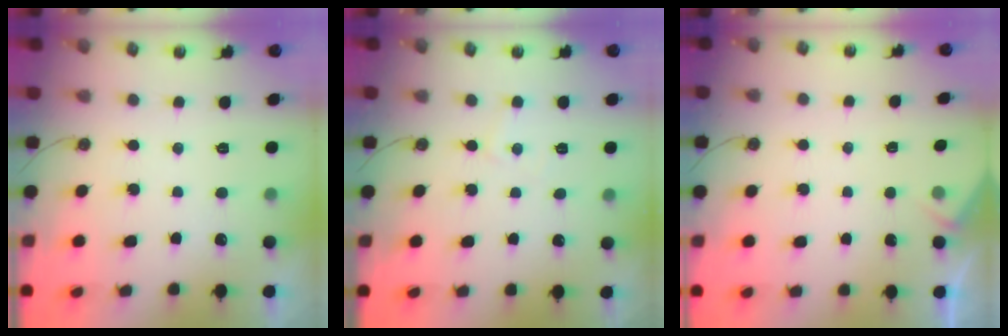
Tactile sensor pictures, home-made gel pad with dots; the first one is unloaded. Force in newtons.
{"total": 3.7, "press": 3.6, "slide": 0.6}
{"total": 2.5, "press": 2.4, "slide": 0.4}